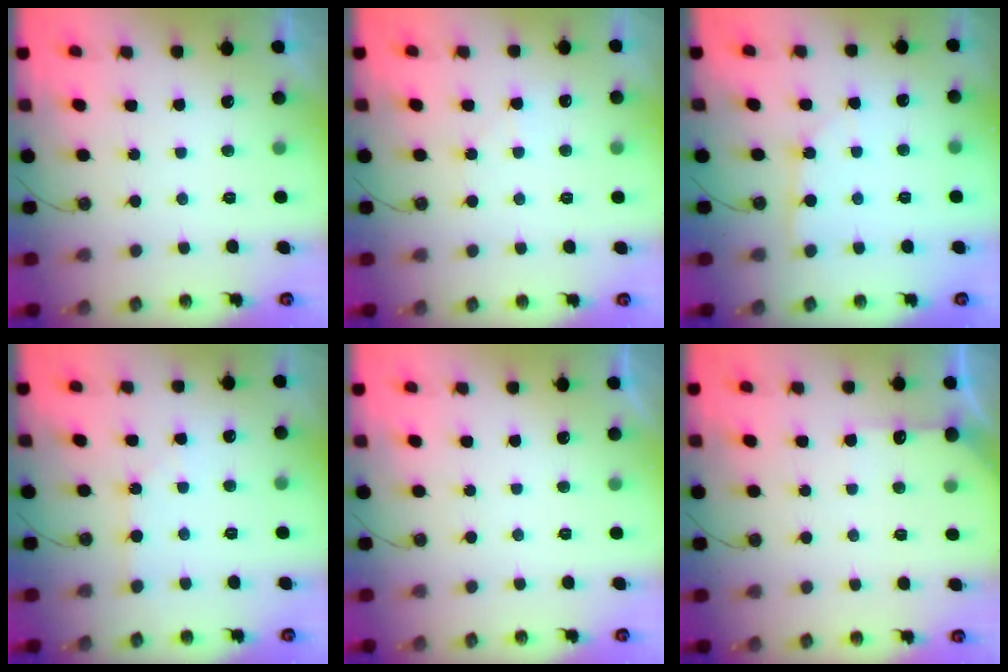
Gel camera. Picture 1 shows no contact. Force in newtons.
{"total": 3.7, "press": 3.6, "slide": 0.5}
{"total": 2.2, "press": 2.2, "slide": 0.3}
{"total": 1.7, "press": 1.7, "slide": 0.3}
{"total": 0.0}
{"total": 5.4, "press": 5.3, "slide": 0.6}